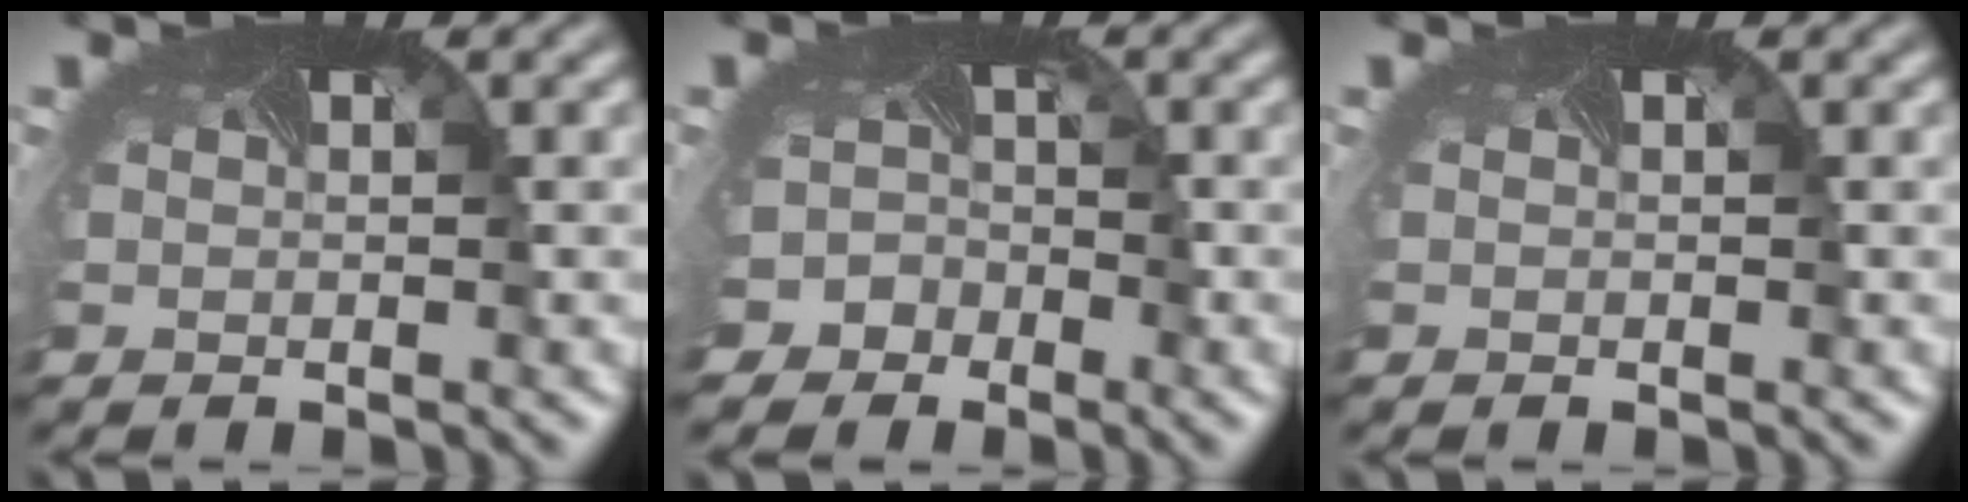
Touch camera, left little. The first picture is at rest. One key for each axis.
{"total": 5.1, "fx": -3.9, "fy": 3.2, "fz": -0.2, "tx": 0.026, "ty": -0.012, "tz": -0.054}
{"total": 0.0}